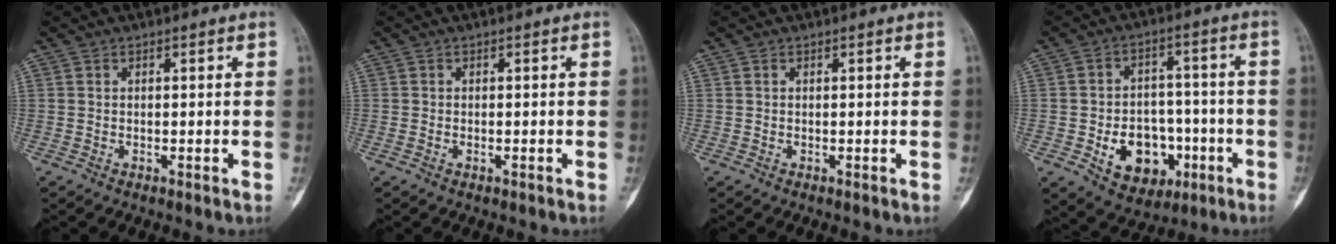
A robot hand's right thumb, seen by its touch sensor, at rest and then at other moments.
{"total": 0.6, "force": [-0.2, 0.3, 0.4], "torque": [-0.013, 0.008, -0.002]}
{"total": 0.0}
{"total": 12.8, "force": [-4.1, 9.7, 7.3], "torque": [-0.067, 0.034, -0.049]}